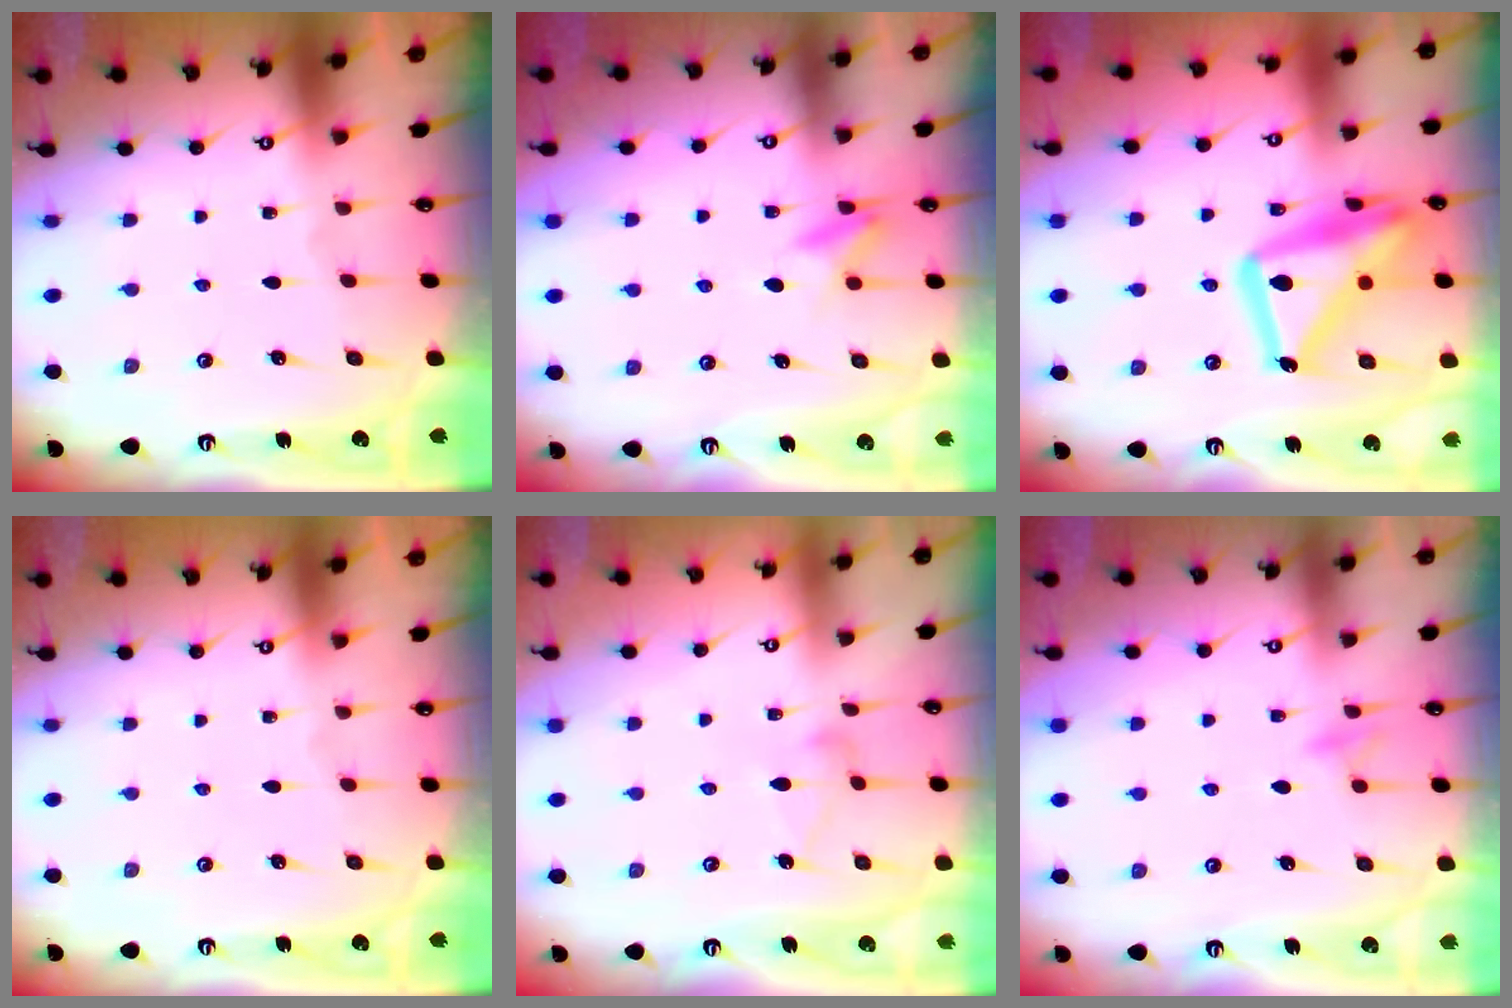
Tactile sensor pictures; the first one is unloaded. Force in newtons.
{"total": 9.0, "press": 9.0, "slide": 1.1}
{"total": 20.8, "press": 20.7, "slide": 1.8}
{"total": 0.0}
{"total": 7.5, "press": 7.5, "slide": 0.3}
{"total": 7.6, "press": 7.5, "slide": 0.8}